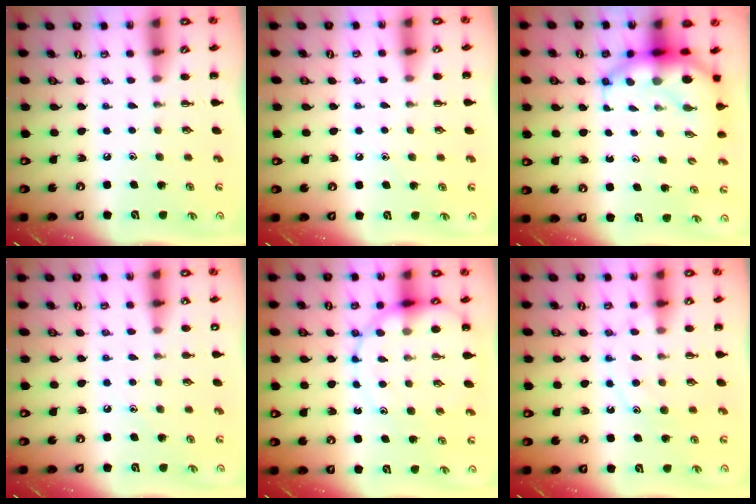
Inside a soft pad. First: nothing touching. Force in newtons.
{"total": 6.5, "press": 6.2, "slide": 2.1}
{"total": 7.7, "press": 7.5, "slide": 1.7}
{"total": 7.9, "press": 7.6, "slide": 2.2}
{"total": 12.2, "press": 11.9, "slide": 3.0}
{"total": 11.1, "press": 11.1, "slide": 0.8}